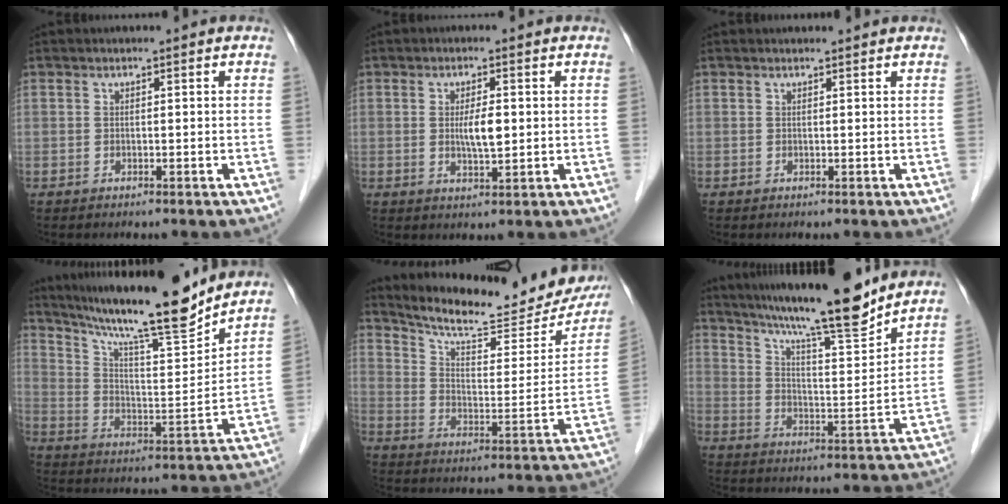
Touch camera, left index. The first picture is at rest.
{"total": 3.8, "force": [0.3, 0.8, 3.7], "torque": [-0.067, -0.003, 0.005]}
{"total": 1.4, "force": [1.3, 0.3, 0.1], "torque": [-0.013, 0.010, 0.015]}
{"total": 19.6, "force": [16.9, 0.6, 9.9], "torque": [-0.170, -0.009, 0.269]}
{"total": 21.9, "force": [19.9, 3.9, 8.1], "torque": [-0.120, -0.039, 0.268]}
{"total": 17.6, "force": [15.0, 0.5, 9.1], "torque": [-0.149, -0.001, 0.233]}